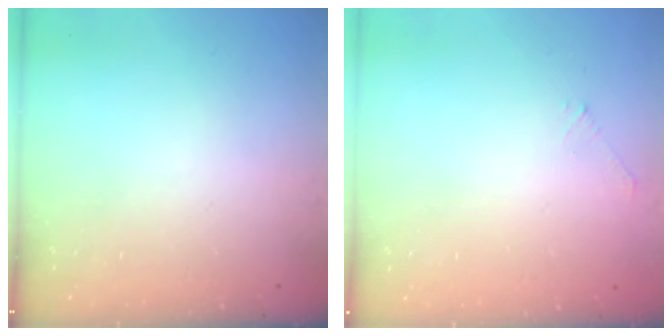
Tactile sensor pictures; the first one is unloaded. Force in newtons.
{"total": 0.0}